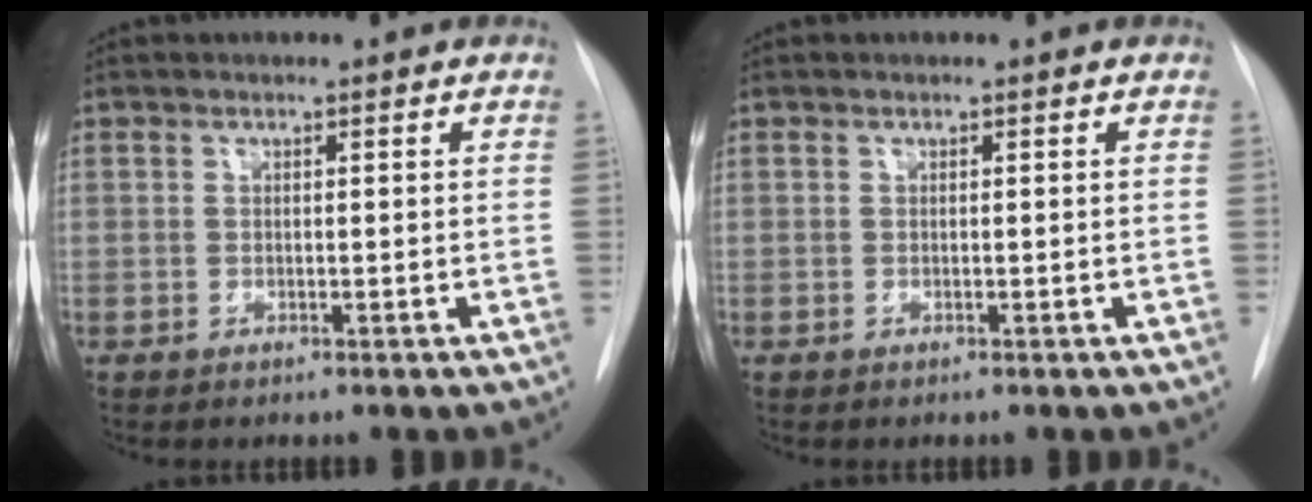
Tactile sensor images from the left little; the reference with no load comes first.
{"total": 0.0}